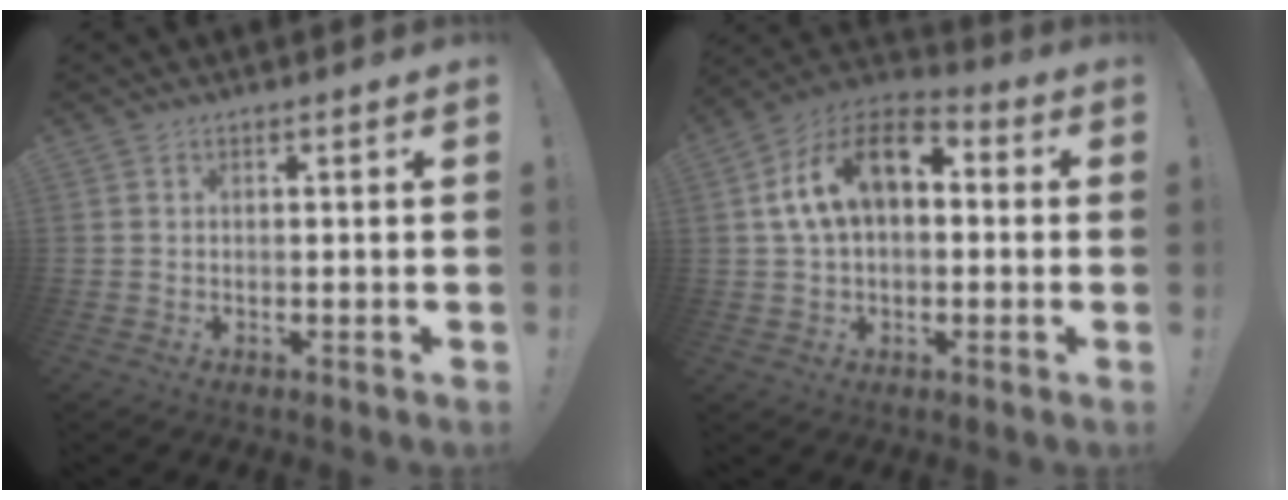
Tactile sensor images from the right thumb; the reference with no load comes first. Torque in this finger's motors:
{"motor_torque": [0.05, 1.04, 0.34, -0.12, 0.14]}